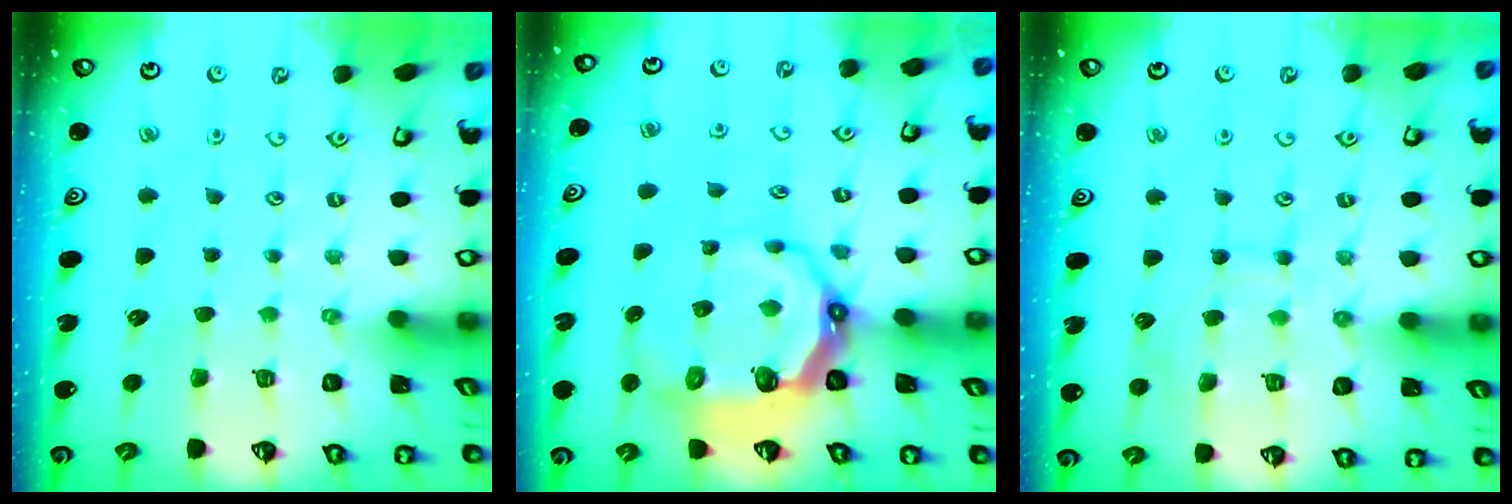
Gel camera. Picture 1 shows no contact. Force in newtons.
{"total": 10.7, "press": 9.7, "slide": 4.5}
{"total": 8.9, "press": 8.9, "slide": 0.7}